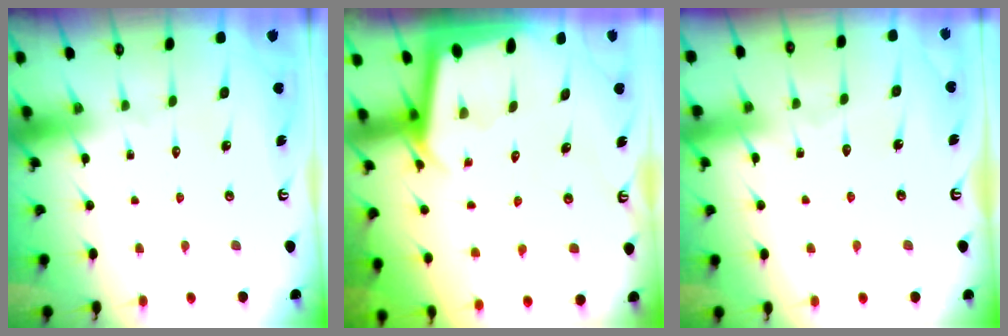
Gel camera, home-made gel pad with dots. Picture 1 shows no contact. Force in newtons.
{"total": 2.3, "press": 2.3, "slide": 0.0}
{"total": 3.8, "press": 3.8, "slide": 0.2}